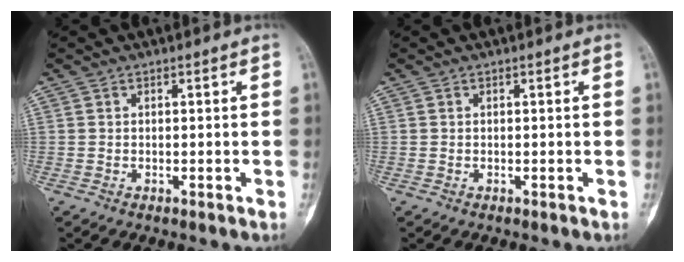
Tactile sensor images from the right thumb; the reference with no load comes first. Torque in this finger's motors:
{"motor_torque": [-0.01, 0.02, -0.01, -0.01, 0.02]}